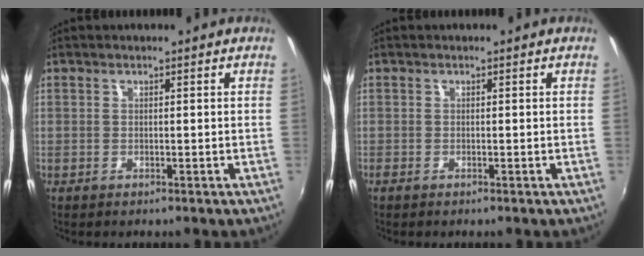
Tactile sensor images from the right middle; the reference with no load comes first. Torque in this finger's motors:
{"motor_torque": [0.66, -0.62, 0.11, 0.07]}